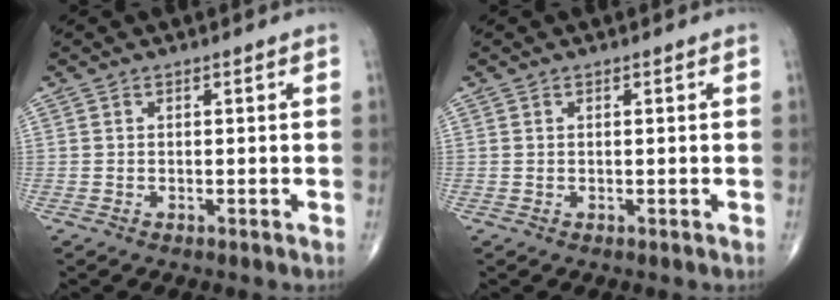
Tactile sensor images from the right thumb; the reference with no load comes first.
{"total": 0.0}